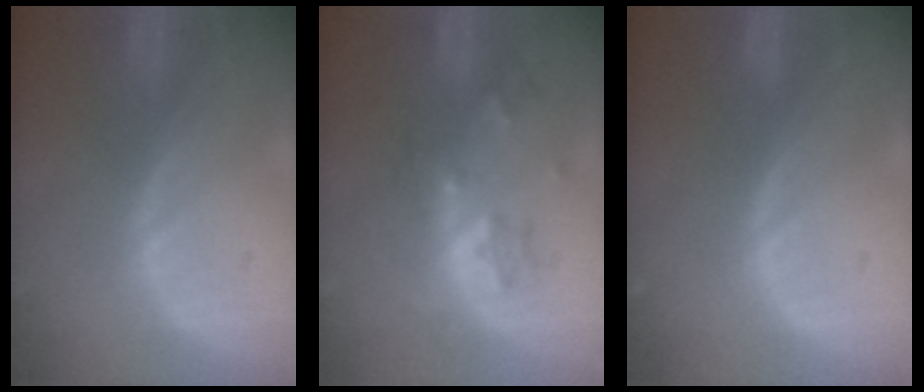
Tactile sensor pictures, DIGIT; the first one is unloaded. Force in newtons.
{"total": 6.4, "press": 5.5, "slide": 3.2}
{"total": 0.0}